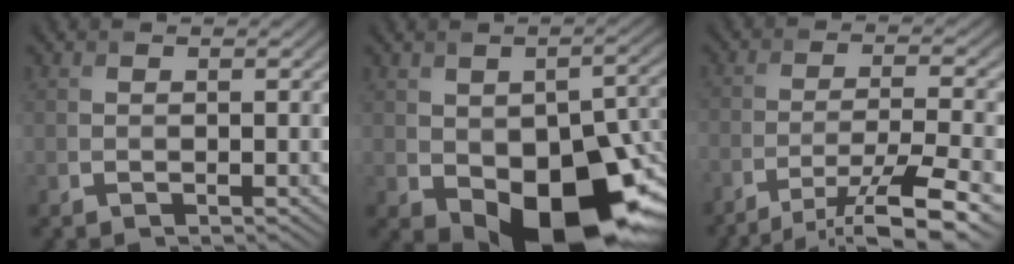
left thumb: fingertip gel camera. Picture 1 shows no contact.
{"total": 15.9, "force": [-5.3, 9.5, 11.7], "torque": [-0.158, -0.045, -0.059]}
{"total": 11.5, "force": [-8.3, 2.2, 7.6], "torque": [-0.135, -0.009, -0.123]}